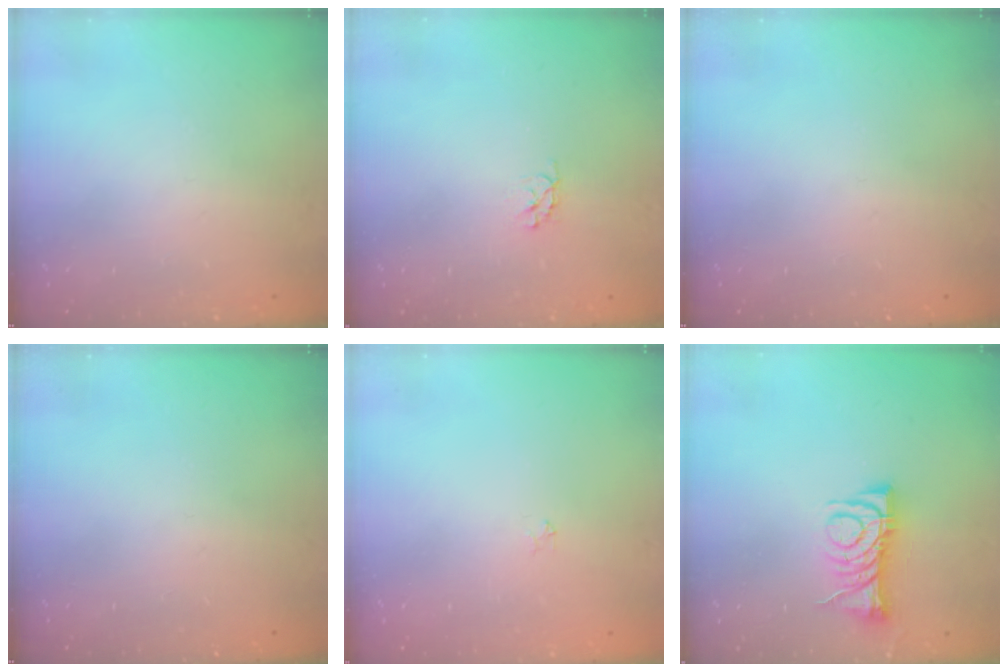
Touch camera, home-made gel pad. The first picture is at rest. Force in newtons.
{"total": 2.9, "press": 2.9, "slide": 0.3}
{"total": 0.0}
{"total": 0.0}
{"total": 2.2, "press": 2.2, "slide": 0.3}
{"total": 8.8, "press": 8.8, "slide": 0.7}